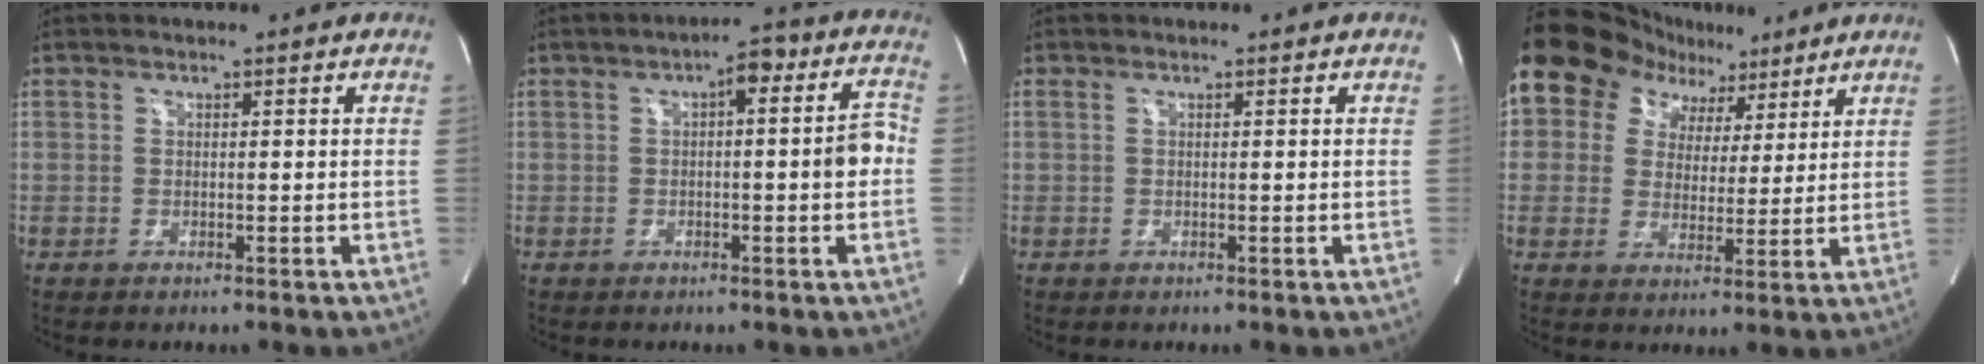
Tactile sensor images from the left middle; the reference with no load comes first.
{"total": 8.0, "force": [0.1, 1.9, 7.7], "torque": [-0.101, 0.033, -0.002]}
{"total": 0.0}
{"total": 11.7, "force": [7.7, 8.3, 3.0], "torque": [-0.036, 0.043, 0.118]}